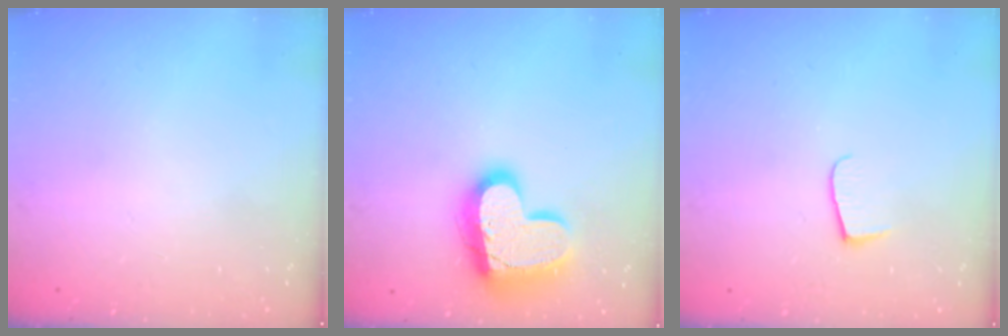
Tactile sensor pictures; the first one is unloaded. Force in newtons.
{"total": 19.1, "press": 19.0, "slide": 1.8}
{"total": 6.2, "press": 6.1, "slide": 0.6}